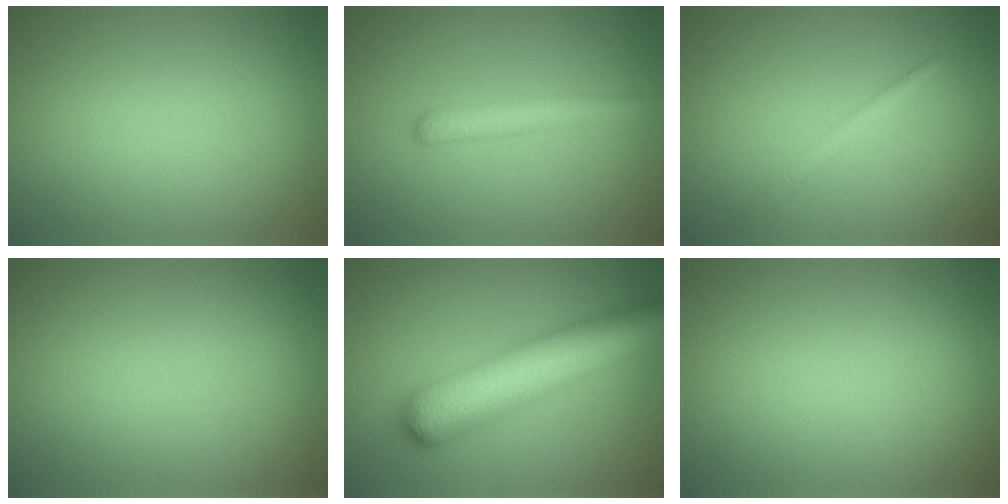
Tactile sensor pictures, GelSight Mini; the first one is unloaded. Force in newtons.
{"total": 2.7, "press": 2.7, "slide": 0.1}
{"total": 1.5, "press": 1.5, "slide": 0.0}
{"total": 0.0}
{"total": 9.7, "press": 9.7, "slide": 0.3}
{"total": 0.0}